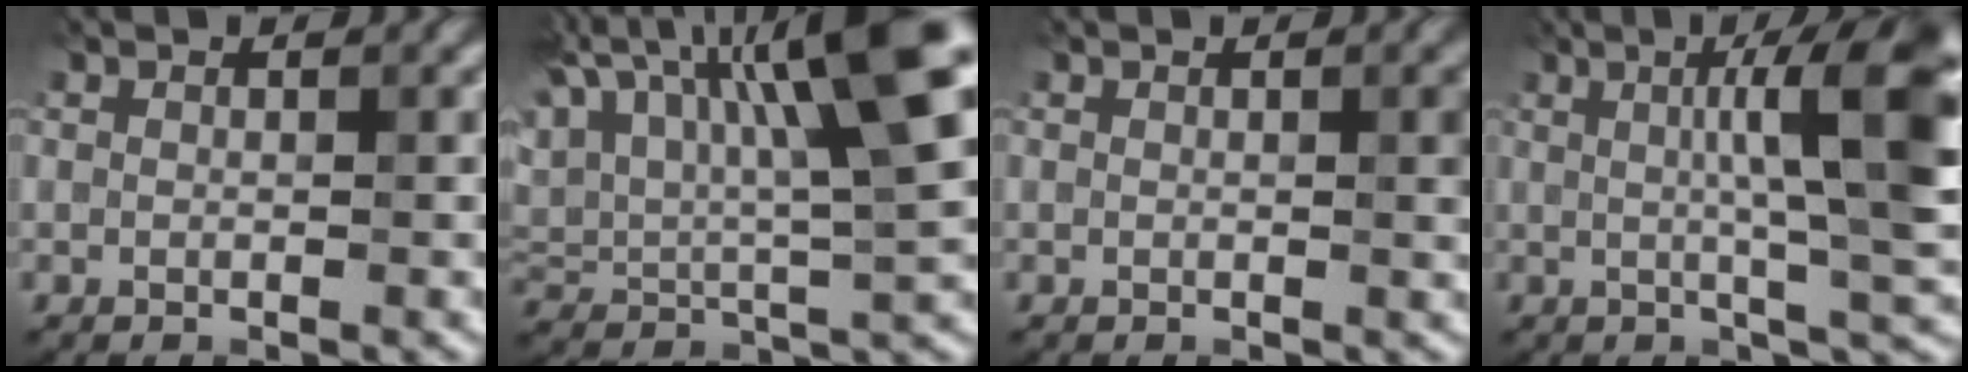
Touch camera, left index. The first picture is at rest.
{"total": 13.2, "force": [6.0, 4.0, 11.0], "torque": [-0.181, 0.029, 0.096]}
{"total": 1.8, "force": [0.2, 0.4, 1.8], "torque": [-0.020, 0.005, 0.002]}
{"total": 9.5, "force": [1.7, 1.6, 9.2], "torque": [-0.119, 0.012, 0.027]}